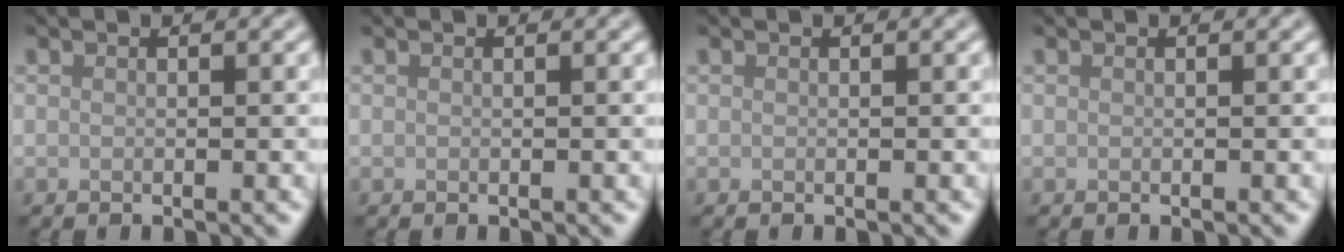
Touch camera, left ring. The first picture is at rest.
{"total": 0.0}
{"total": 0.0}
{"total": 0.0}